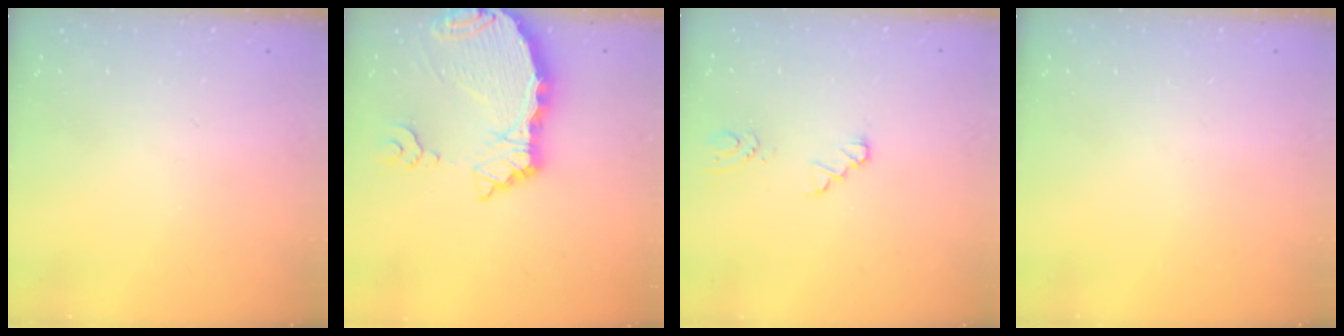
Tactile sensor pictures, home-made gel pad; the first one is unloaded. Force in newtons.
{"total": 8.9, "press": 8.9, "slide": 0.9}
{"total": 1.1, "press": 1.1, "slide": 0.2}
{"total": 0.0}